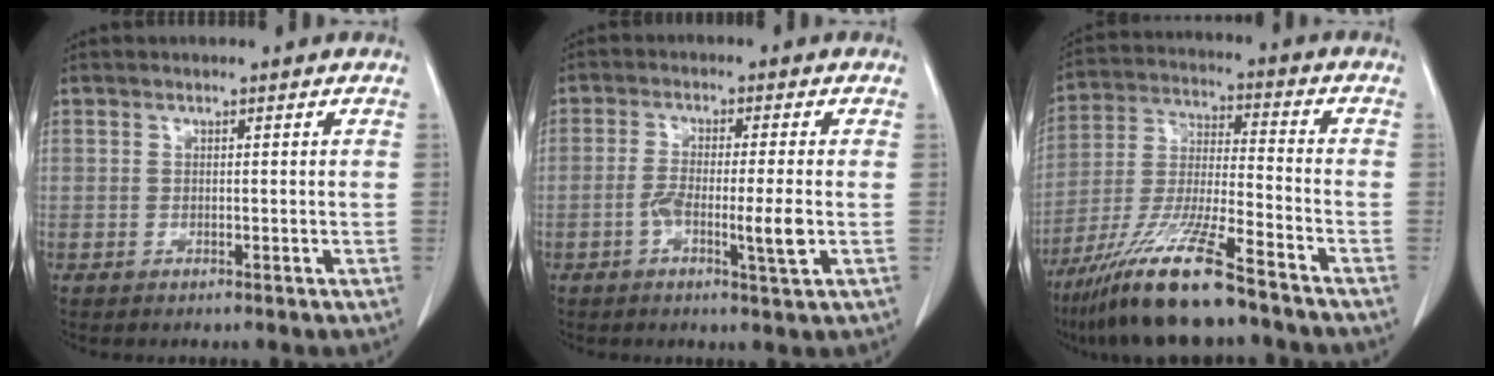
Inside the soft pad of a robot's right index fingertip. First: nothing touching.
{"total": 6.1, "force": [-1.7, 0.2, 5.9], "torque": [-0.105, -0.006, -0.028]}
{"total": 14.9, "force": [-11.0, 0.7, 10.1], "torque": [-0.210, -0.035, -0.204]}